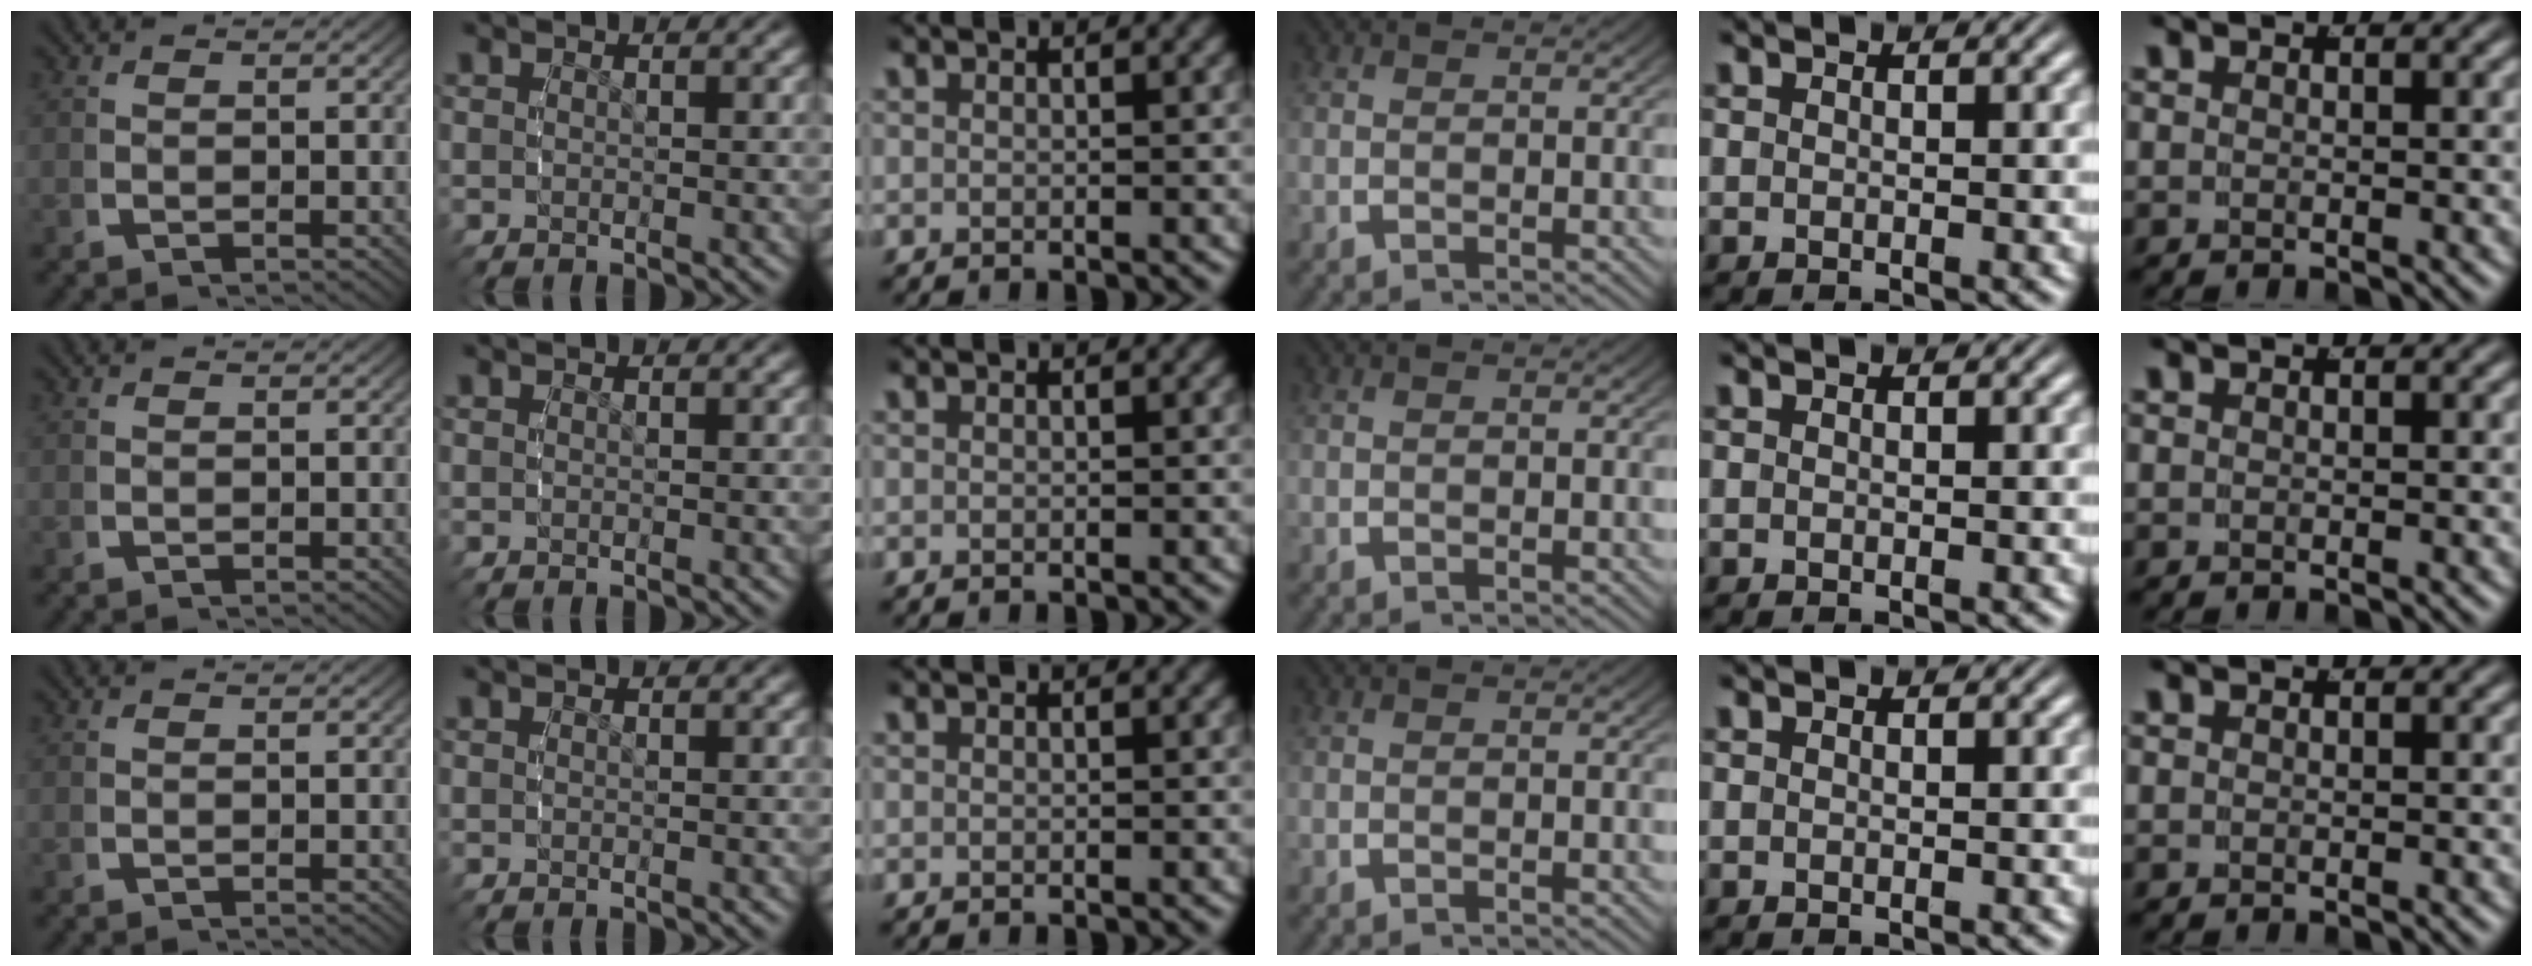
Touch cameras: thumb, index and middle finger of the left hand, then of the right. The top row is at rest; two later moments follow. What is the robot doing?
{"motion": "reach", "object": "pen bag"}